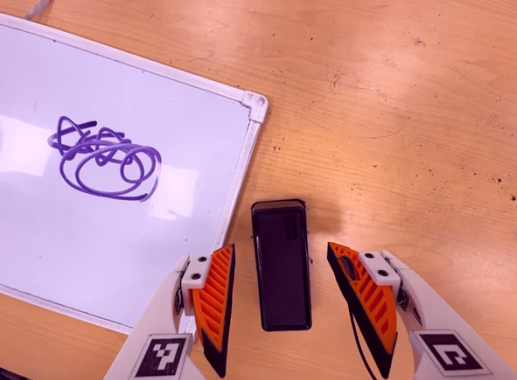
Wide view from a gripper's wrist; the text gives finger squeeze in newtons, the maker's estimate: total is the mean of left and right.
{"total": 0.0}